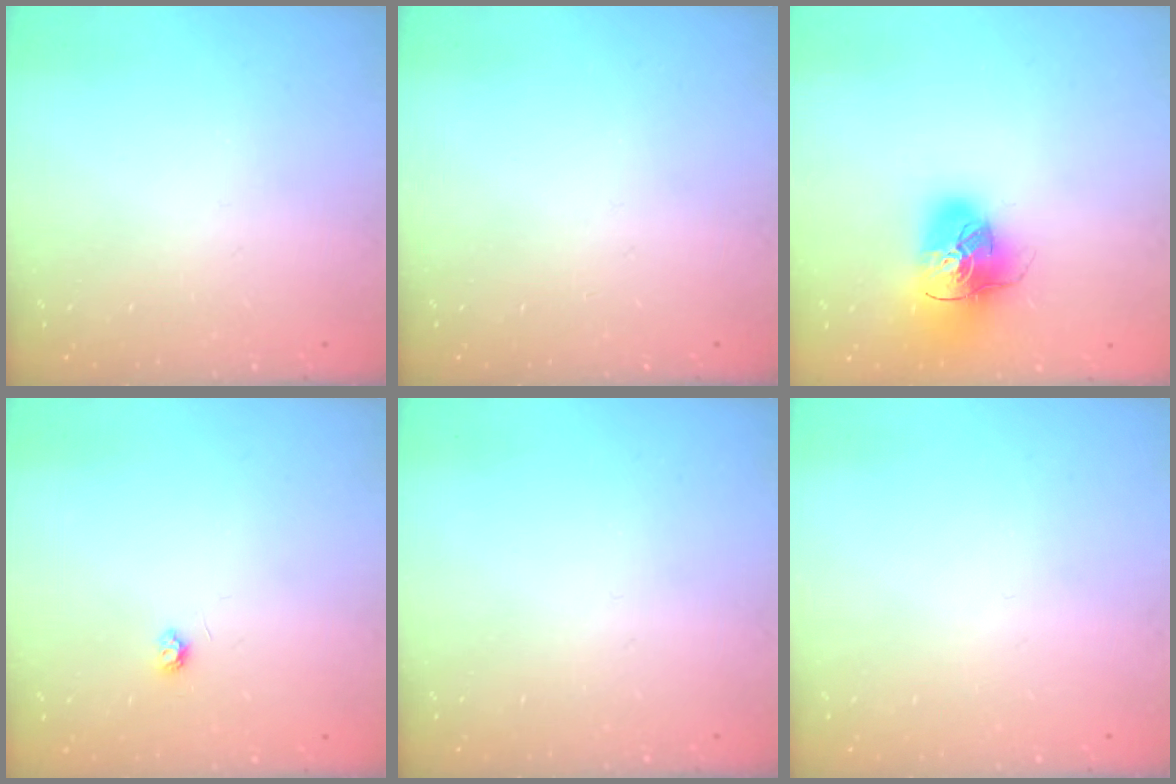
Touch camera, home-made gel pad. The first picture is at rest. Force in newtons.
{"total": 0.0}
{"total": 17.5, "press": 17.3, "slide": 2.6}
{"total": 3.9, "press": 3.8, "slide": 0.6}
{"total": 0.0}
{"total": 0.0}